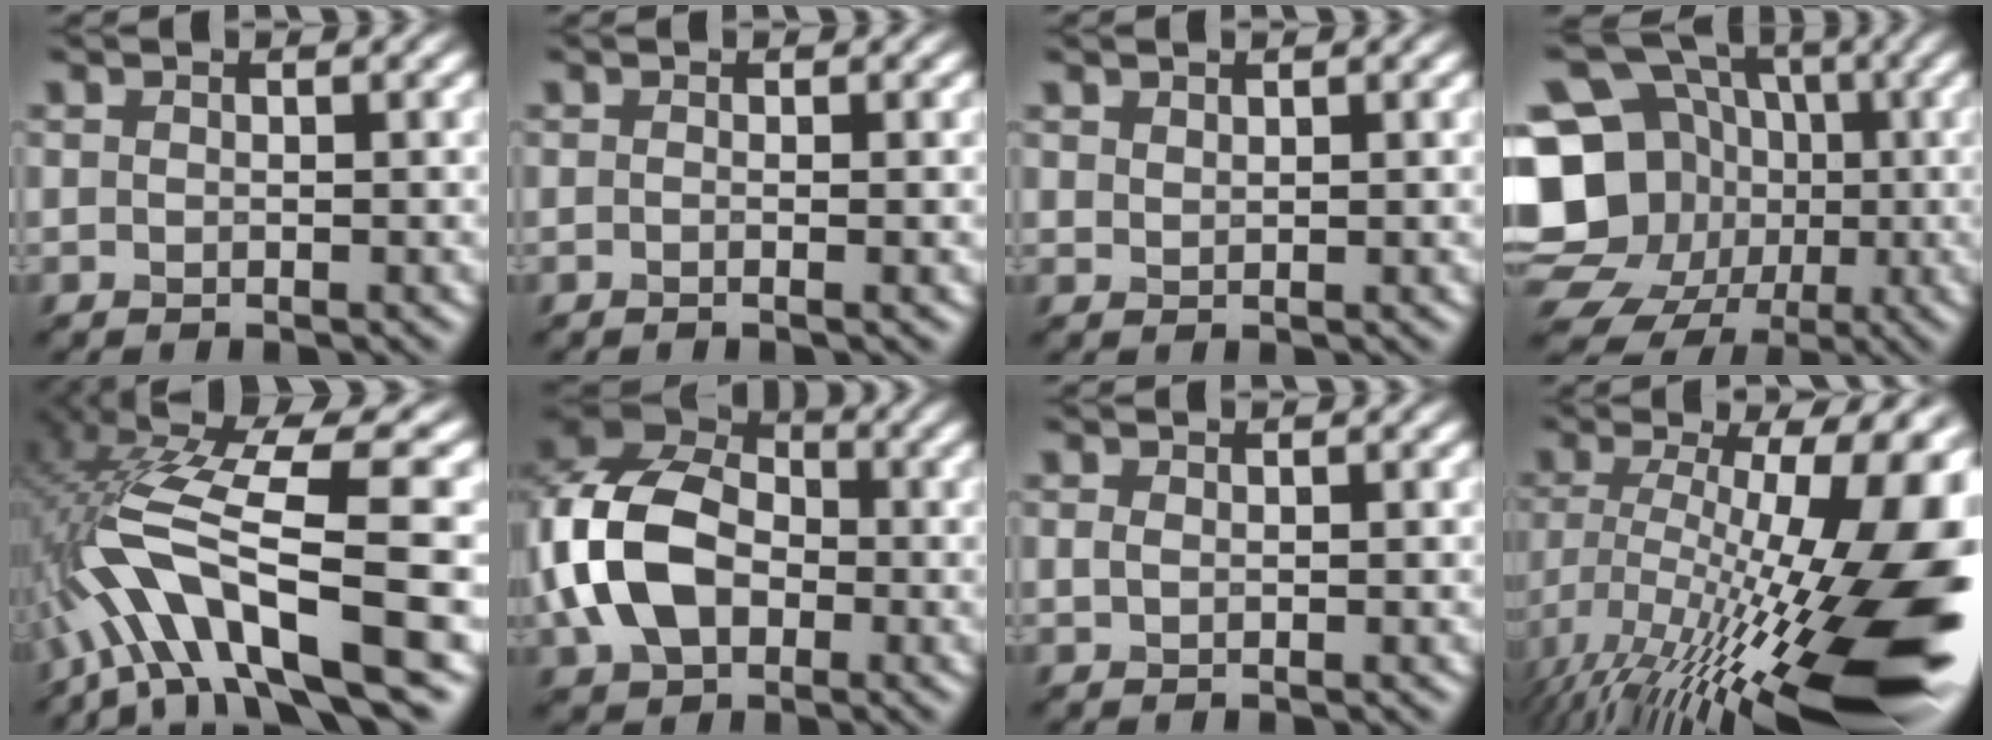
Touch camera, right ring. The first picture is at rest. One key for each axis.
{"total": 1.0, "fx": -0.2, "fy": 0.4, "fz": 0.9, "tx": -0.012, "ty": -0.008, "tz": -0.011}
{"total": 0.8, "fx": 0.8, "fy": 0.3, "fz": 0.1, "tx": -0.005, "ty": -0.001, "tz": 0.017}
{"total": 19.4, "fx": -2.9, "fy": 17.5, "fz": 7.9, "tx": -0.183, "ty": -0.012, "tz": -0.076}
{"total": 13.2, "fx": -3.1, "fy": 3.4, "fz": 12.4, "tx": -0.226, "ty": 0.022, "tz": -0.046}
{"total": 10.2, "fx": -1.5, "fy": 7.5, "fz": 6.8, "tx": -0.164, "ty": 0.005, "tz": -0.043}
{"total": 0.6, "fx": 0.2, "fy": 0.4, "fz": 0.3, "tx": -0.009, "ty": 0.000, "tz": 0.003}
{"total": 19.3, "fx": -4.8, "fy": 6.1, "fz": 17.6, "tx": -0.268, "ty": -0.003, "tz": -0.075}